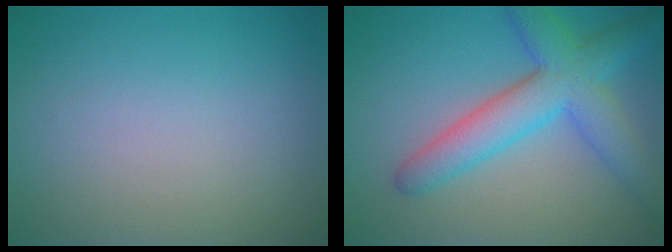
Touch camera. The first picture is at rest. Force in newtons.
{"total": 6.3, "press": 6.3, "slide": 0.2}